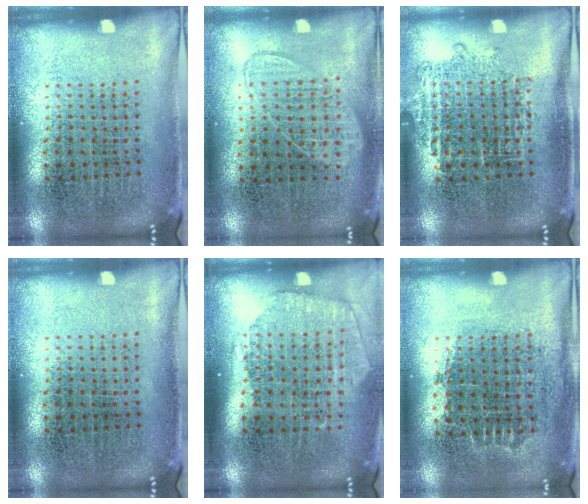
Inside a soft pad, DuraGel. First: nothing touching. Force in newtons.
{"total": 0.9, "press": 0.8, "slide": 0.3}
{"total": 1.0, "press": 1.0, "slide": 0.2}
{"total": 0.0}
{"total": 1.8, "press": 1.5, "slide": 0.9}
{"total": 0.8, "press": 0.8, "slide": 0.3}